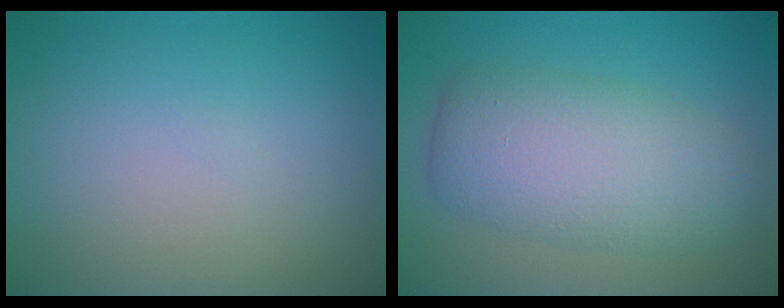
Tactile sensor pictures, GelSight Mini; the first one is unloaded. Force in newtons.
{"total": 7.0, "press": 7.0, "slide": 0.2}